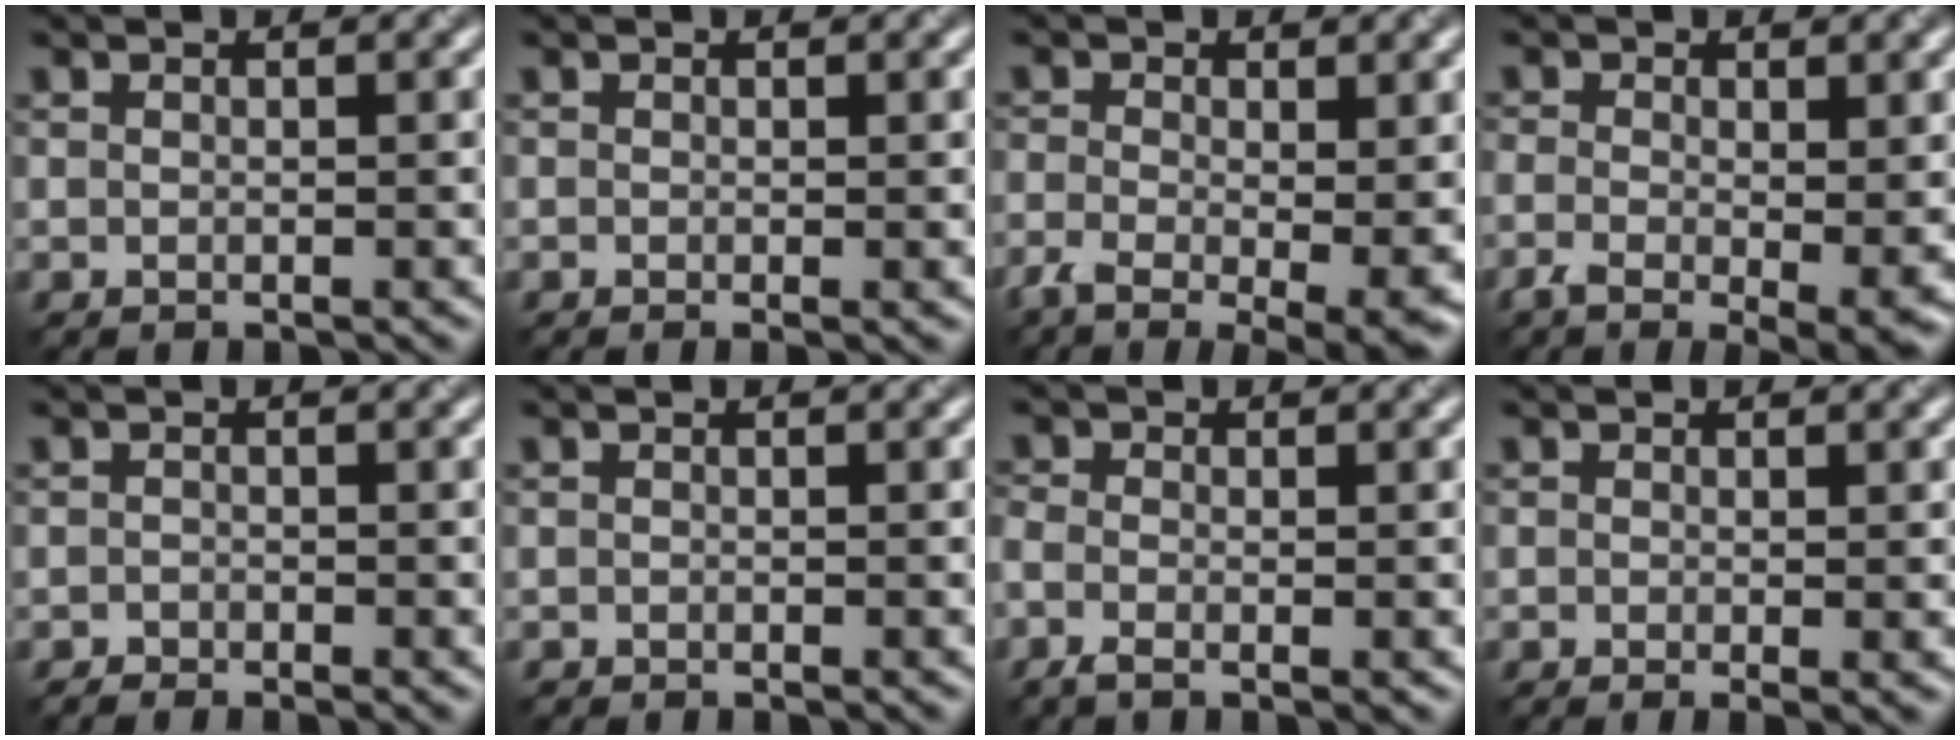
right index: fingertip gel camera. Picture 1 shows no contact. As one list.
[{"total": 0.9, "force": [-0.2, 0.2, 0.8], "torque": [-0.014, -0.004, -0.004]}, {"total": 6.7, "force": [-2.4, 2.8, 5.6], "torque": [-0.111, -0.017, -0.043]}, {"total": 5.2, "force": [-1.4, 2.2, 4.5], "torque": [-0.088, -0.011, -0.027]}, {"total": 1.4, "force": [-1.3, 0.1, 0.4], "torque": [-0.009, 0.000, -0.029]}, {"total": 0.6, "force": [-0.5, -0.1, -0.1], "torque": [0.005, -0.002, -0.012]}, {"total": 1.9, "force": [-1.1, 0.7, 1.4], "torque": [-0.036, -0.001, -0.034]}, {"total": 1.8, "force": [-0.4, 0.5, 1.7], "torque": [-0.028, -0.008, -0.006]}]